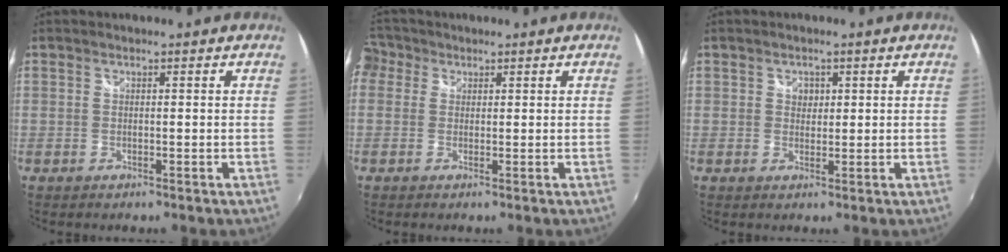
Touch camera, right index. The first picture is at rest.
{"total": 6.2, "force": [0.5, 5.8, 2.3], "torque": [-0.064, 0.016, -0.007]}
{"total": 1.9, "force": [0.5, 1.7, 0.6], "torque": [-0.005, 0.005, 0.007]}